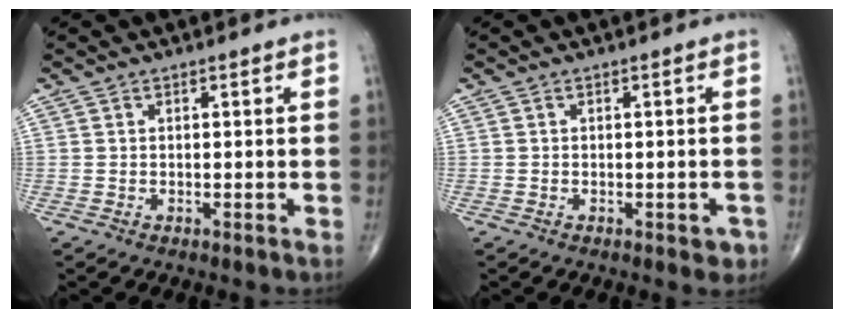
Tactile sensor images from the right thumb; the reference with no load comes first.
{"total": 2.2, "force": [-1.0, 1.1, 1.5], "torque": [-0.006, 0.004, -0.011]}